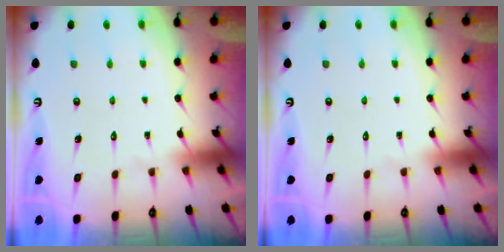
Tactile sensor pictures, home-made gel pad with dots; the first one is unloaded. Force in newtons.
{"total": 0.0}